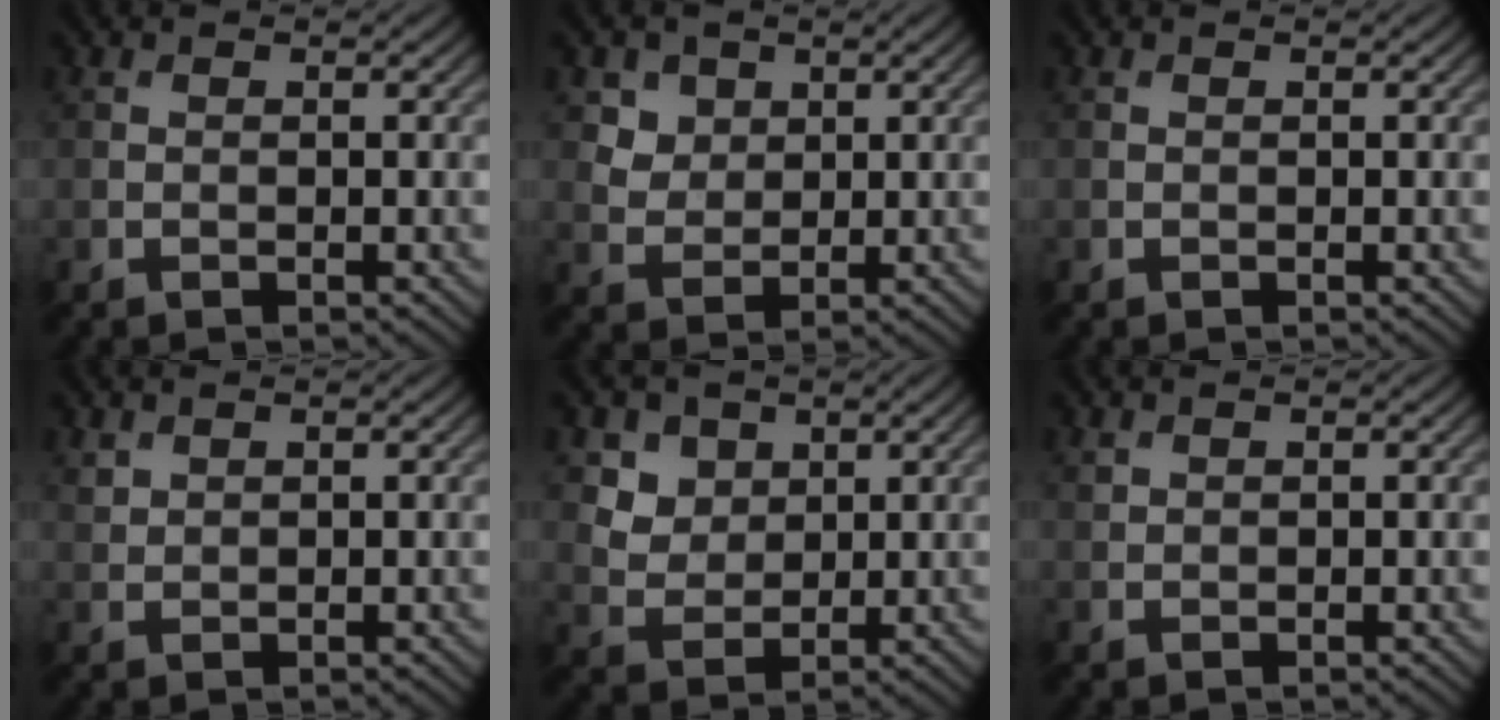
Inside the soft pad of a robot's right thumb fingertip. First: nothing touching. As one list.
[{"total": 3.8, "force": [2.1, 2.9, 1.2], "torque": [-0.039, -0.018, 0.052]}, {"total": 0.0}, {"total": 1.2, "force": [0.9, 0.6, 0.3], "torque": [-0.010, -0.001, 0.023]}, {"total": 4.7, "force": [2.6, 3.6, 1.6], "torque": [-0.052, -0.022, 0.061]}, {"total": 0.7, "force": [0.5, 0.3, 0.1], "torque": [-0.005, -0.001, 0.015]}]